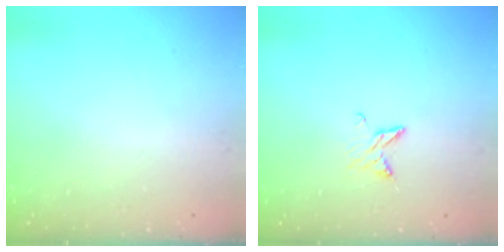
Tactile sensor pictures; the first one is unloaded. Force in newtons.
{"total": 6.5, "press": 6.5, "slide": 0.4}